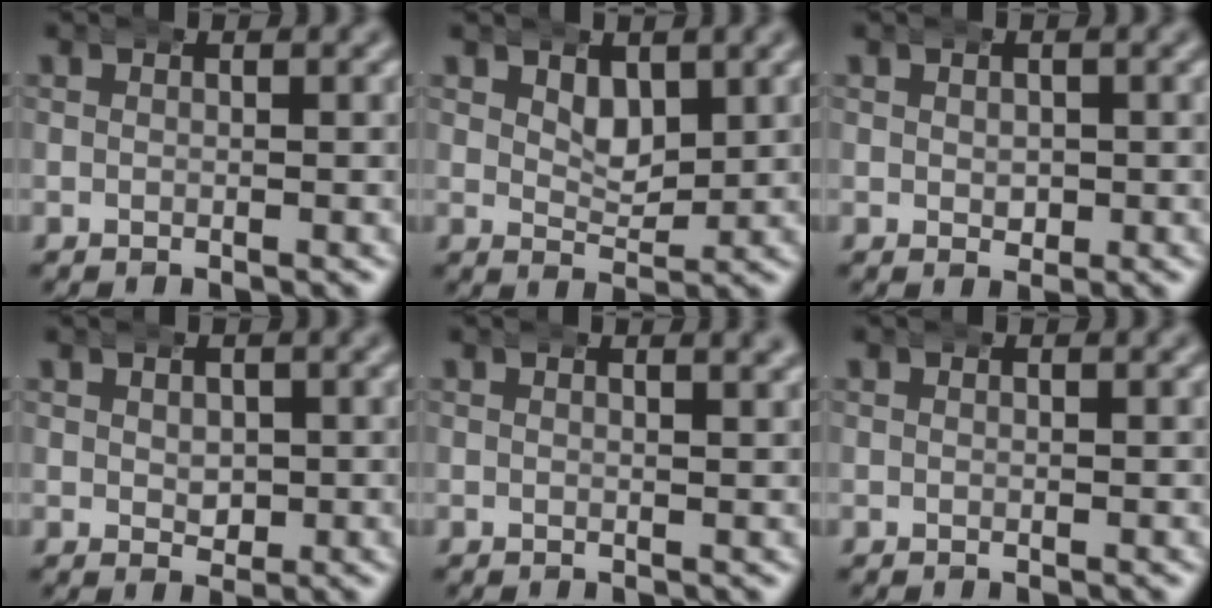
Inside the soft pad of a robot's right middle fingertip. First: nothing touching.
{"total": 2.5, "force": [1.7, 1.3, 1.3], "torque": [-0.021, -0.015, 0.032]}
{"total": 1.2, "force": [0.3, 1.0, 0.6], "torque": [-0.012, -0.008, 0.010]}
{"total": 1.5, "force": [0.4, 1.2, 0.9], "torque": [-0.019, -0.012, 0.014]}
{"total": 1.4, "force": [1.1, 0.2, 0.8], "torque": [-0.008, 0.001, 0.015]}
{"total": 0.0}